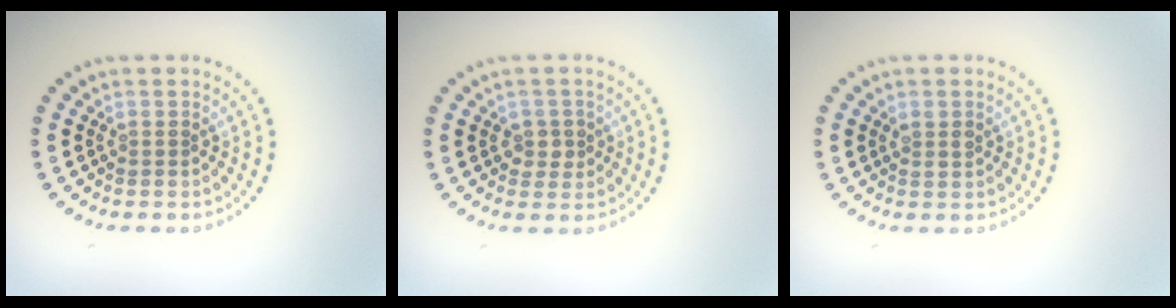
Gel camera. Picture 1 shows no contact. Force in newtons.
{"total": 1.5, "press": 1.4, "slide": 0.6}
{"total": 0.9, "press": 0.9, "slide": 0.2}